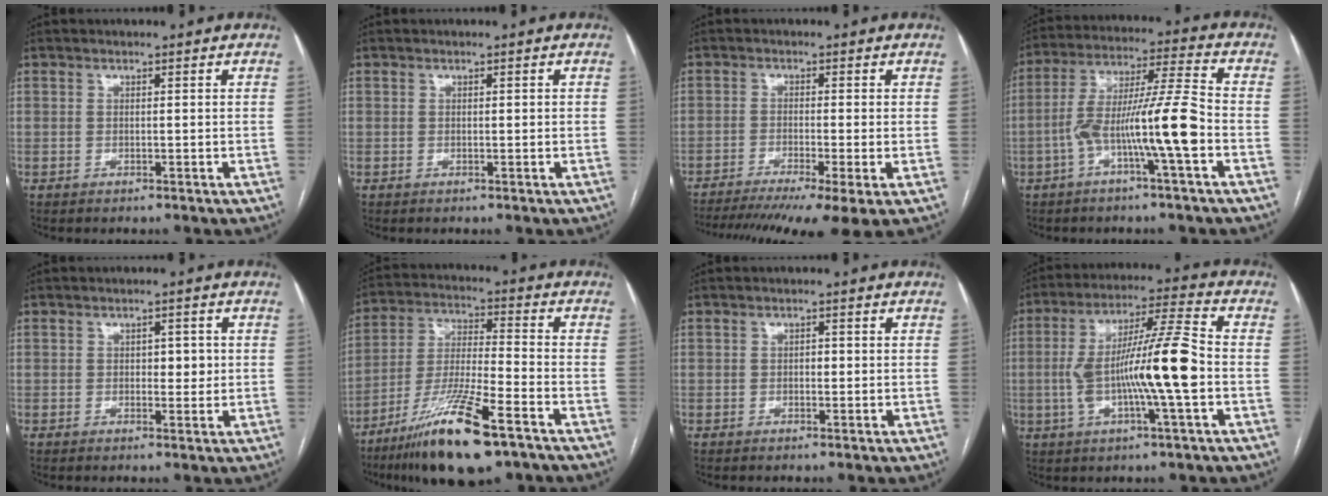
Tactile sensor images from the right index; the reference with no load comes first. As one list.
[{"total": 0.0}, {"total": 13.9, "force": [-10.1, 0.6, 9.6], "torque": [-0.143, -0.025, -0.156]}, {"total": 12.1, "force": [-3.8, -0.4, 11.5], "torque": [-0.216, 0.020, -0.070]}, {"total": 2.8, "force": [0.3, 1.5, 2.4], "torque": [-0.028, 0.002, 0.006]}, {"total": 16.3, "force": [-10.1, 1.9, 12.7], "torque": [-0.254, -0.035, -0.183]}, {"total": 1.0, "force": [0.0, 0.6, 0.8], "torque": [-0.010, 0.002, -0.001]}, {"total": 14.3, "force": [-1.9, 0.3, 14.2], "torque": [-0.261, 0.011, -0.035]}]